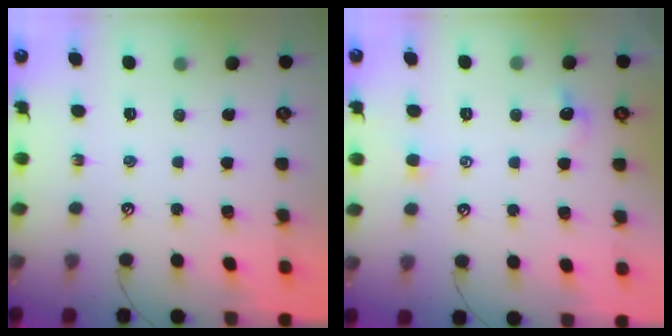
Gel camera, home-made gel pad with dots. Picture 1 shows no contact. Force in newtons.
{"total": 1.4, "press": 1.3, "slide": 0.6}